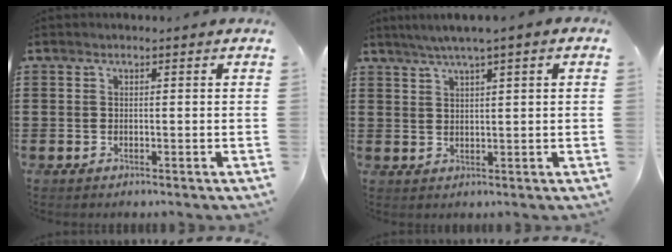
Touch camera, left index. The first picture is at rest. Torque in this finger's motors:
{"motor_torque": [1.11, -1.02, 0.79, 0.16]}